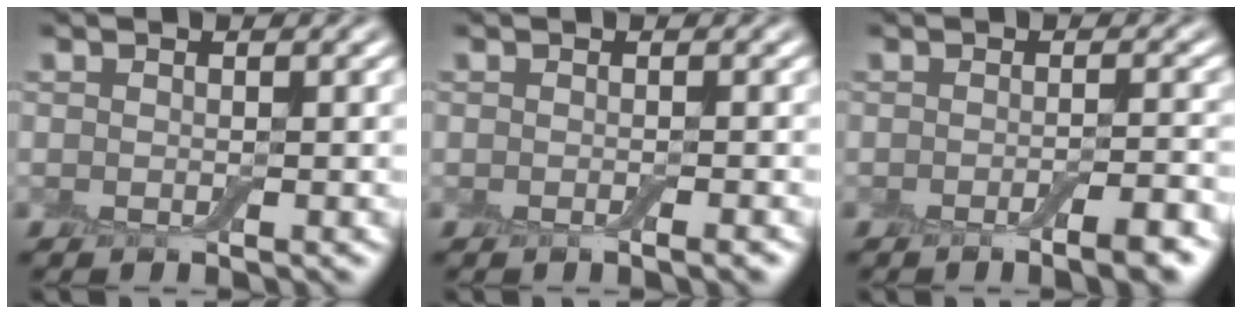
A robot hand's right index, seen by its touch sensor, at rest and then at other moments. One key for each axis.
{"total": 1.0, "fx": -0.5, "fy": 0.1, "fz": 0.9, "tx": -0.010, "ty": -0.001, "tz": -0.008}
{"total": 4.2, "fx": -2.0, "fy": 1.0, "fz": 3.5, "tx": -0.042, "ty": 0.000, "tz": -0.029}